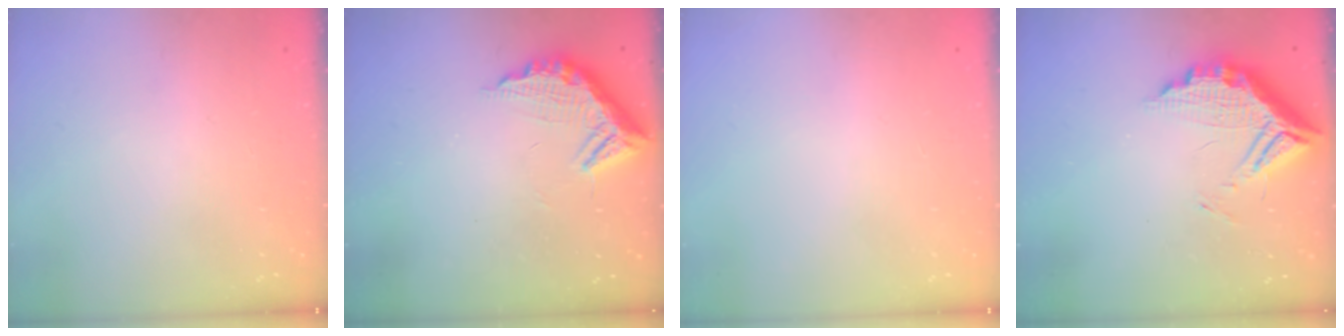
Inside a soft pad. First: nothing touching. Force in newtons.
{"total": 11.5, "press": 11.4, "slide": 0.8}
{"total": 0.0}
{"total": 13.0, "press": 12.9, "slide": 1.5}